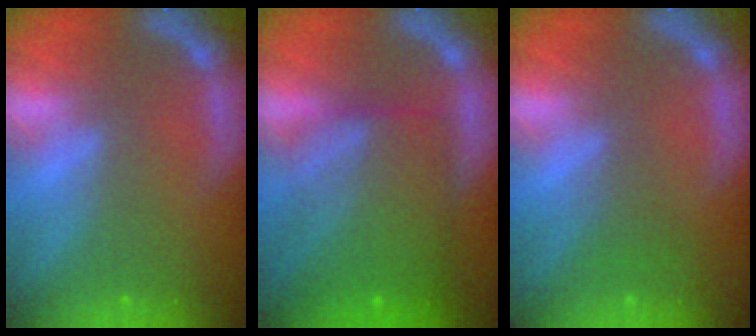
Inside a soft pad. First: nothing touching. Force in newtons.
{"total": 9.5}
{"total": 1.5}